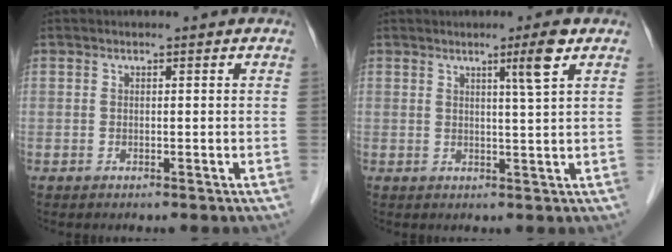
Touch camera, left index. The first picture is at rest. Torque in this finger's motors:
{"motor_torque": [0.39, 0.00, 0.12, 0.06]}